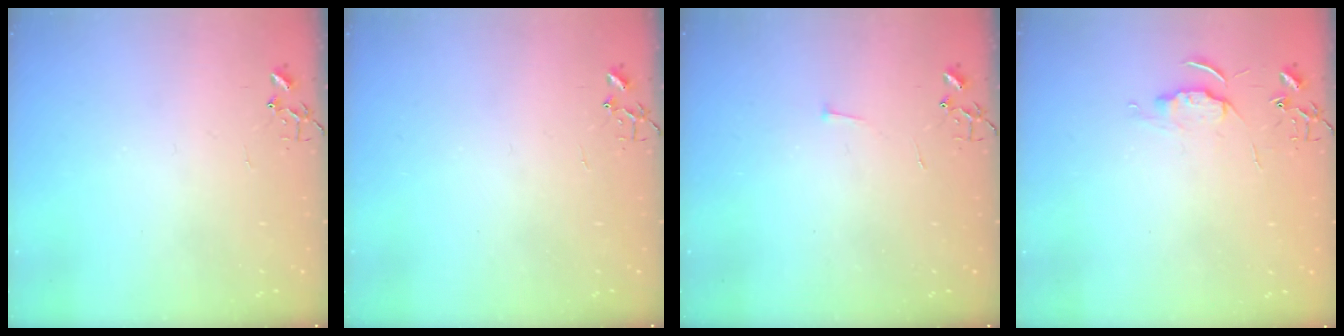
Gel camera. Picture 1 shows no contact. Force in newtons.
{"total": 0.0}
{"total": 3.0, "press": 2.9, "slide": 0.3}
{"total": 6.2, "press": 6.2, "slide": 0.7}